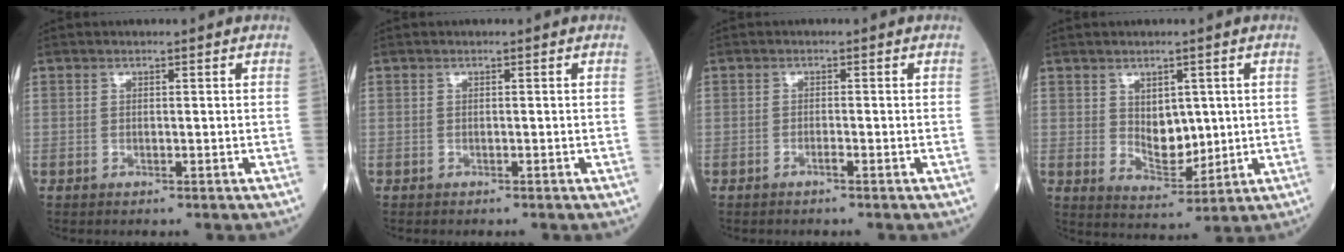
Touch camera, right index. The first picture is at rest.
{"total": 0.7, "force": [-0.6, 0.2, 0.2], "torque": [-0.011, -0.001, -0.009]}
{"total": 0.9, "force": [-0.6, -0.1, 0.6], "torque": [-0.012, 0.001, -0.012]}
{"total": 5.7, "force": [1.0, 3.4, 4.5], "torque": [-0.072, -0.005, 0.030]}